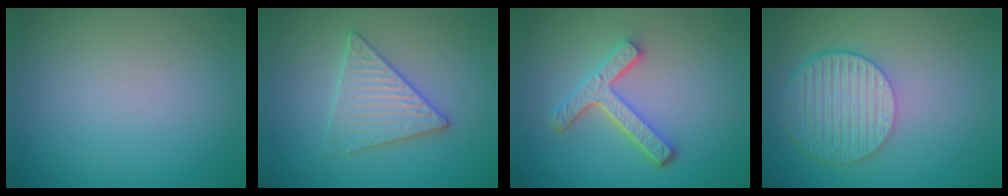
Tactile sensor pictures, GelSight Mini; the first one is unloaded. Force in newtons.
{"total": 3.5, "press": 3.4, "slide": 0.3}
{"total": 4.4, "press": 3.3, "slide": 2.9}
{"total": 6.1, "press": 4.5, "slide": 4.0}